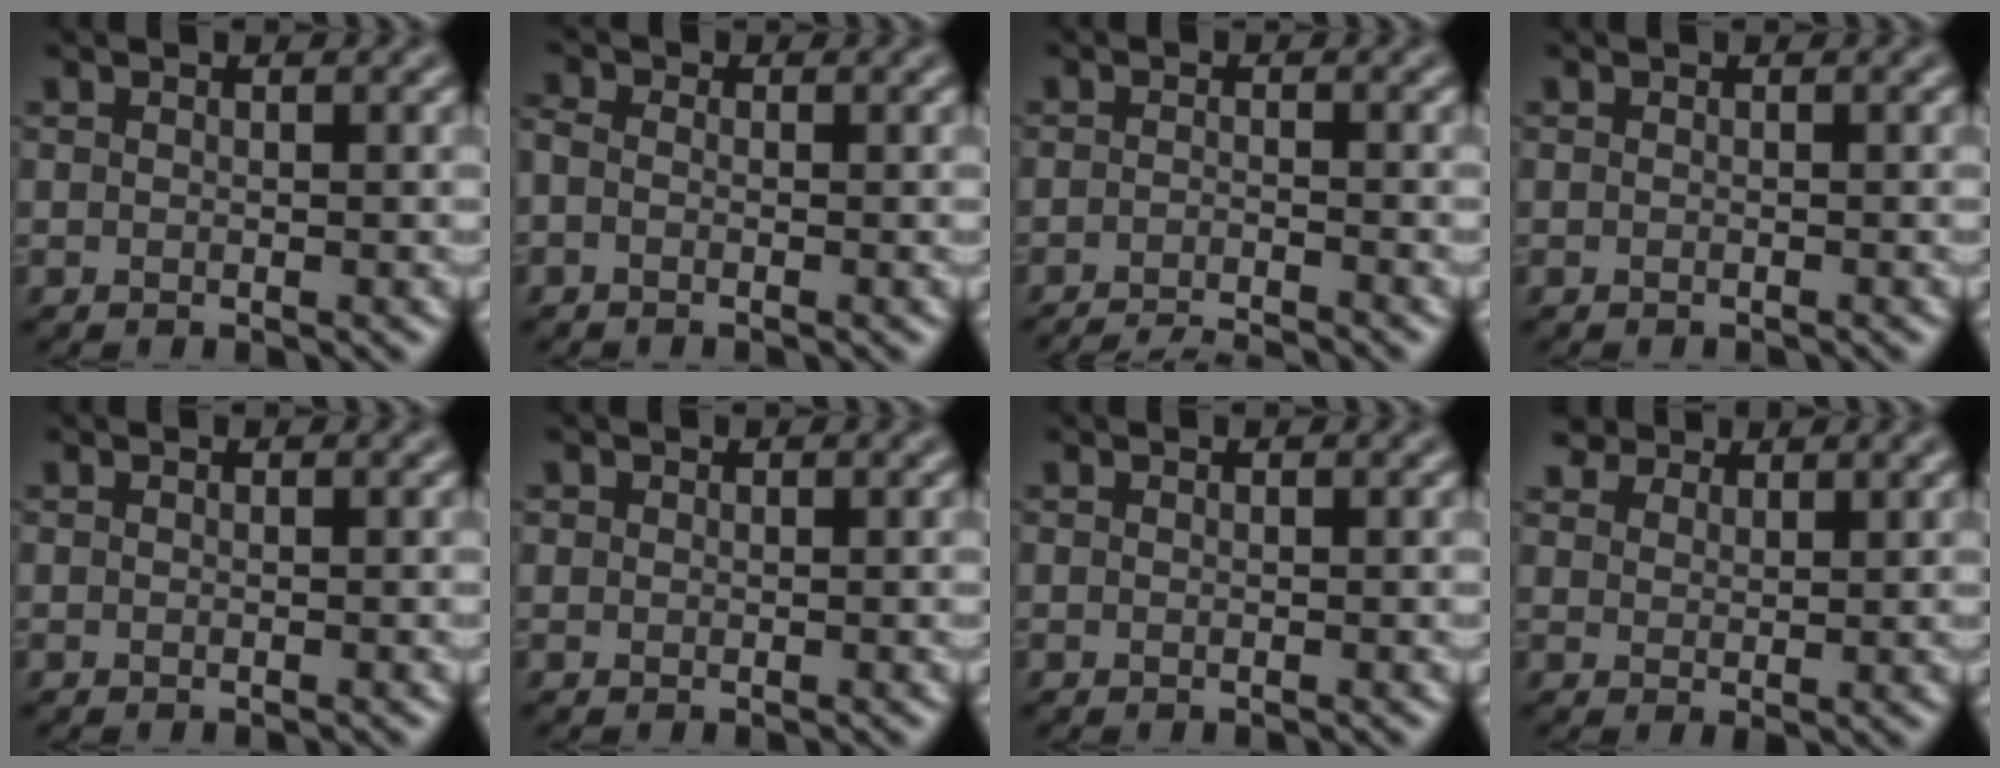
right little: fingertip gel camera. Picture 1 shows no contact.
{"total": 1.4, "force": [-0.4, 1.0, 0.9], "torque": [-0.019, 0.000, -0.018]}
{"total": 4.5, "force": [-4.2, 0.6, 1.5], "torque": [-0.024, -0.011, -0.068]}
{"total": 0.7, "force": [-0.7, 0.0, 0.1], "torque": [0.002, -0.002, -0.012]}
{"total": 0.0}
{"total": 0.5, "force": [0.2, 0.5, 0.0], "torque": [0.005, 0.000, 0.003]}
{"total": 0.0}
{"total": 3.5, "force": [2.9, 1.6, 1.1], "torque": [-0.028, -0.006, 0.061]}